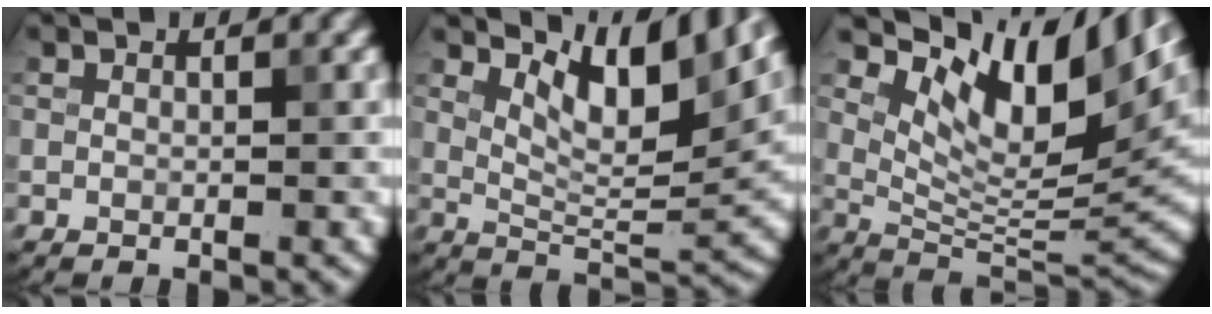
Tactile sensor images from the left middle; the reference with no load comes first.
{"total": 7.4, "force": [4.2, 2.5, 5.5], "torque": [-0.086, -0.005, 0.072]}
{"total": 11.9, "force": [6.9, 4.3, 8.8], "torque": [-0.140, 0.002, 0.130]}